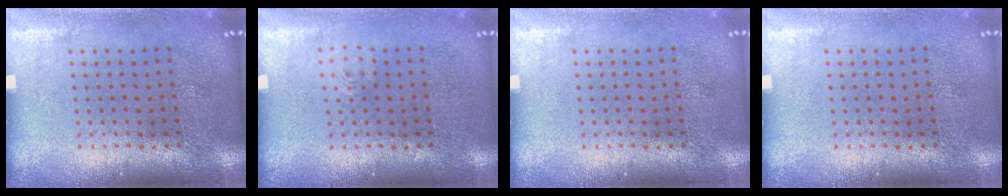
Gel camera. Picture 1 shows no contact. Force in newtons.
{"total": 0.7, "press": 0.6, "slide": 0.2}
{"total": 0.0}
{"total": 0.0}